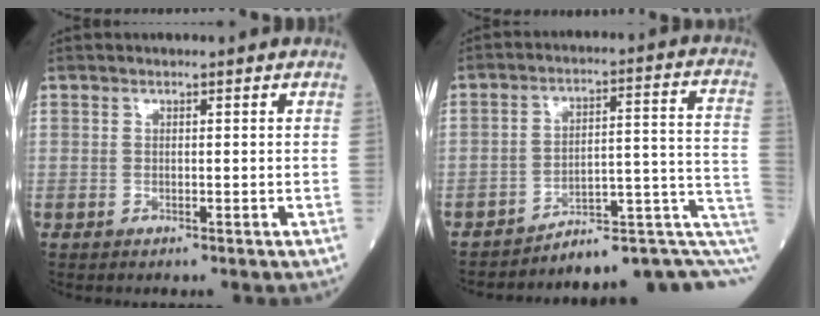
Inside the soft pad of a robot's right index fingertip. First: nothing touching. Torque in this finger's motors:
{"motor_torque": [-1.20, -0.94, -0.37, -0.21]}